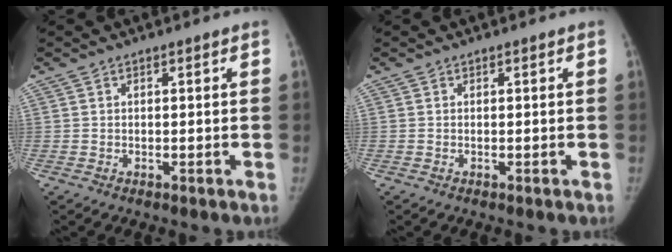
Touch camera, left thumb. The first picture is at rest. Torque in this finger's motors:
{"motor_torque": [0.00, 0.00, 0.11, -0.05, 0.00]}